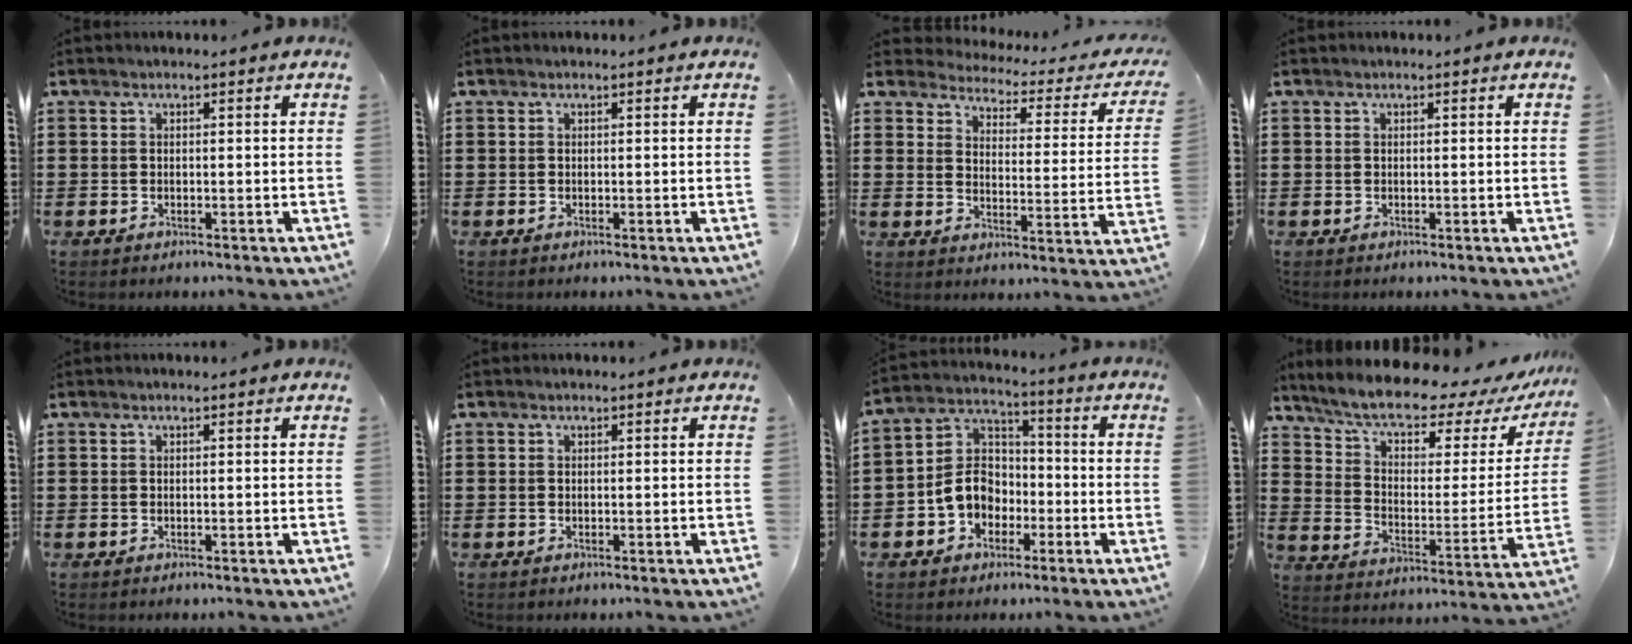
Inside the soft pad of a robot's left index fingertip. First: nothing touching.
{"total": 0.0}
{"total": 2.4, "force": [2.3, 0.3, 0.3], "torque": [-0.030, -0.025, 0.031]}
{"total": 0.0}
{"total": 0.0}
{"total": 0.0}
{"total": 7.4, "force": [-2.5, 6.2, 3.3], "torque": [-0.092, 0.014, -0.053]}
{"total": 9.1, "force": [7.6, 1.8, 4.5], "torque": [-0.105, -0.052, 0.126]}